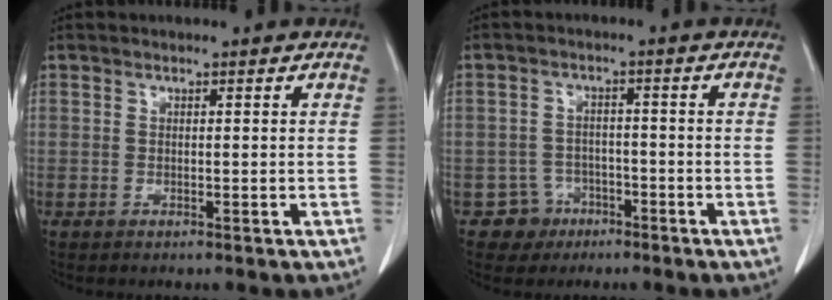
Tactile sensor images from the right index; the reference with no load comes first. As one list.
[{"total": 4.2, "force": [-2.3, 3.5, -0.4], "torque": [0.013, 0.015, -0.036]}]